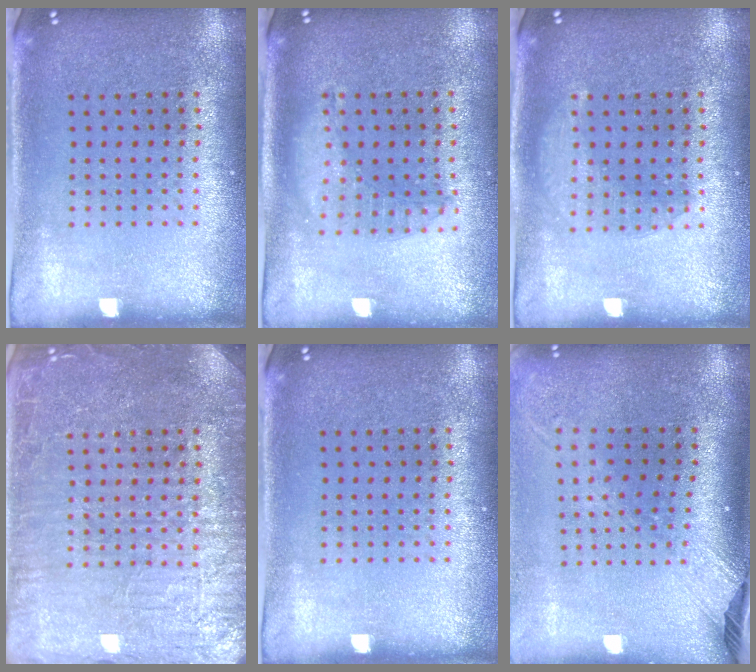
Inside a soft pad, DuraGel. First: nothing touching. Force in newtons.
{"total": 1.2, "press": 1.2, "slide": 0.3}
{"total": 1.8, "press": 1.8, "slide": 0.2}
{"total": 4.3, "press": 4.3, "slide": 0.6}
{"total": 0.0}
{"total": 2.5, "press": 1.9, "slide": 1.7}